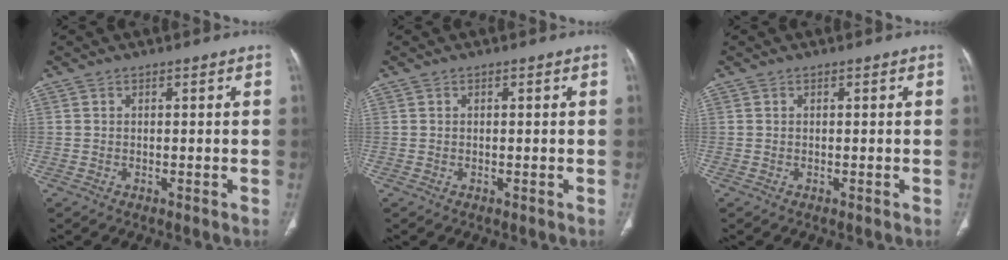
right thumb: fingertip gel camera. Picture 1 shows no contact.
{"total": 0.0}
{"total": 0.0}